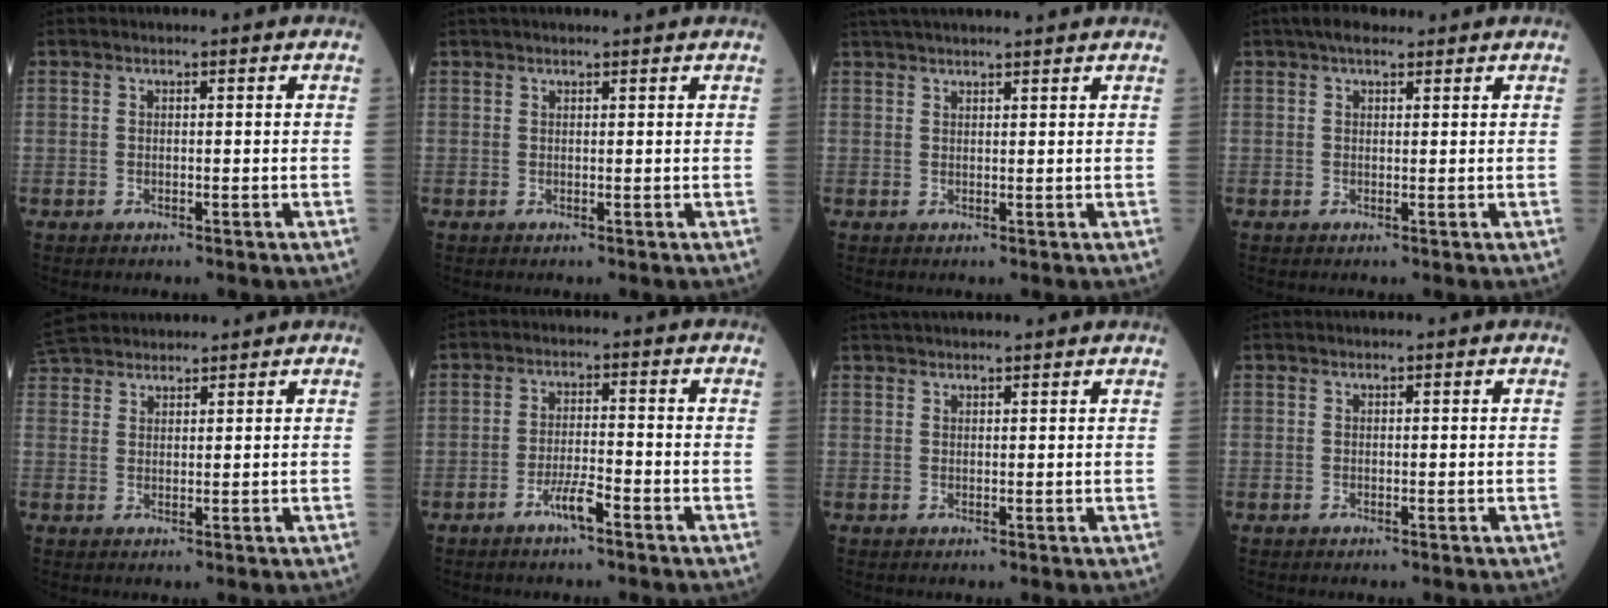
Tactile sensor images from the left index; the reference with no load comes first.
{"total": 3.3, "force": [3.0, 0.0, 1.4], "torque": [-0.013, 0.032, 0.042]}
{"total": 8.6, "force": [7.7, 0.2, 3.9], "torque": [-0.061, 0.036, 0.109]}
{"total": 3.6, "force": [2.7, 1.3, 2.0], "torque": [-0.035, 0.023, 0.043]}
{"total": 8.0, "force": [7.4, 1.9, 2.2], "torque": [-0.044, 0.039, 0.136]}
{"total": 3.7, "force": [-2.5, 0.3, 2.6], "torque": [-0.054, -0.001, -0.049]}
{"total": 7.0, "force": [6.4, 0.4, 2.7], "torque": [-0.039, 0.037, 0.090]}
{"total": 0.0}